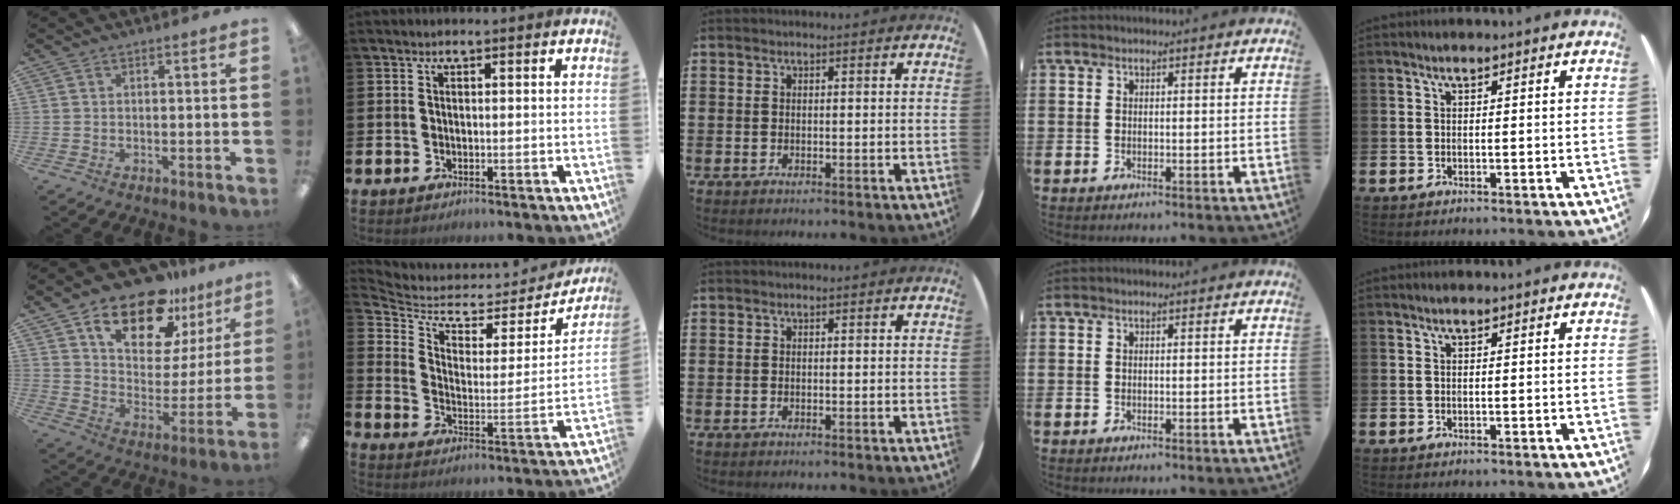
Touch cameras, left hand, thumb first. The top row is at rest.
{"thumb": {"total": 18.1, "force": [13.1, 8.4, 9.2], "torque": [-0.157, -0.078, 0.228]}, "index": {"total": 5.2, "force": [4.1, 2.6, 1.8], "torque": [-0.065, -0.036, 0.064]}}